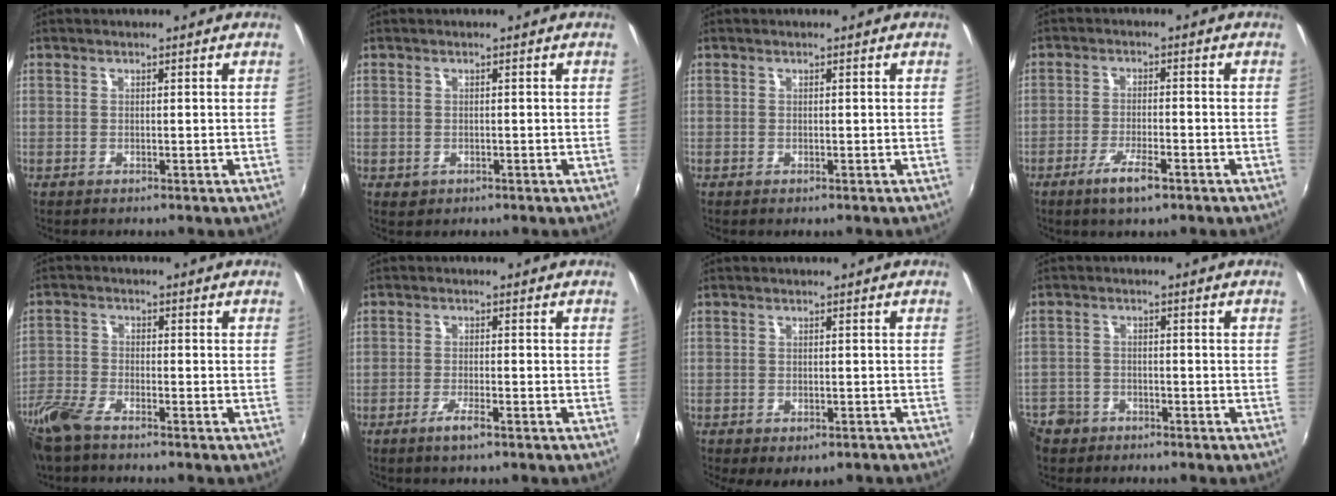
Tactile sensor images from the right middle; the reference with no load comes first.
{"total": 1.3, "force": [-0.4, 1.1, 0.5], "torque": [-0.008, -0.003, -0.005]}
{"total": 0.0}
{"total": 5.6, "force": [-3.4, 1.2, 4.2], "torque": [-0.093, -0.010, -0.062]}
{"total": 8.0, "force": [-6.3, 2.4, 4.4], "torque": [-0.115, -0.019, -0.133]}
{"total": 3.0, "force": [-2.0, 0.3, 2.2], "torque": [-0.052, -0.004, -0.041]}
{"total": 5.4, "force": [-3.7, 2.5, 3.1], "torque": [-0.064, -0.028, -0.046]}
{"total": 8.3, "force": [-5.0, 6.3, 2.2], "torque": [-0.081, 0.011, -0.086]}